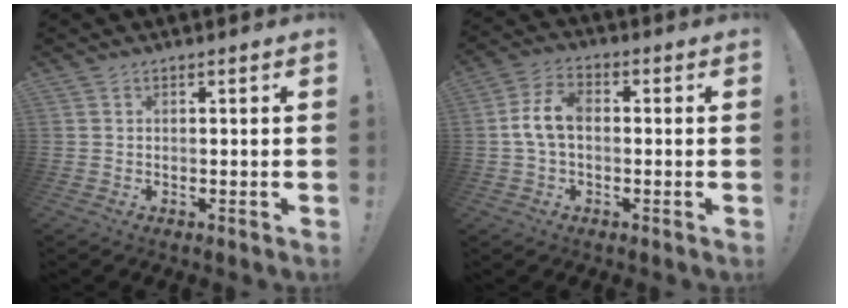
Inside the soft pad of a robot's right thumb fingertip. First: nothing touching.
{"total": 8.2, "force": [-0.3, 5.0, 6.5], "torque": [-0.127, 0.011, -0.003]}